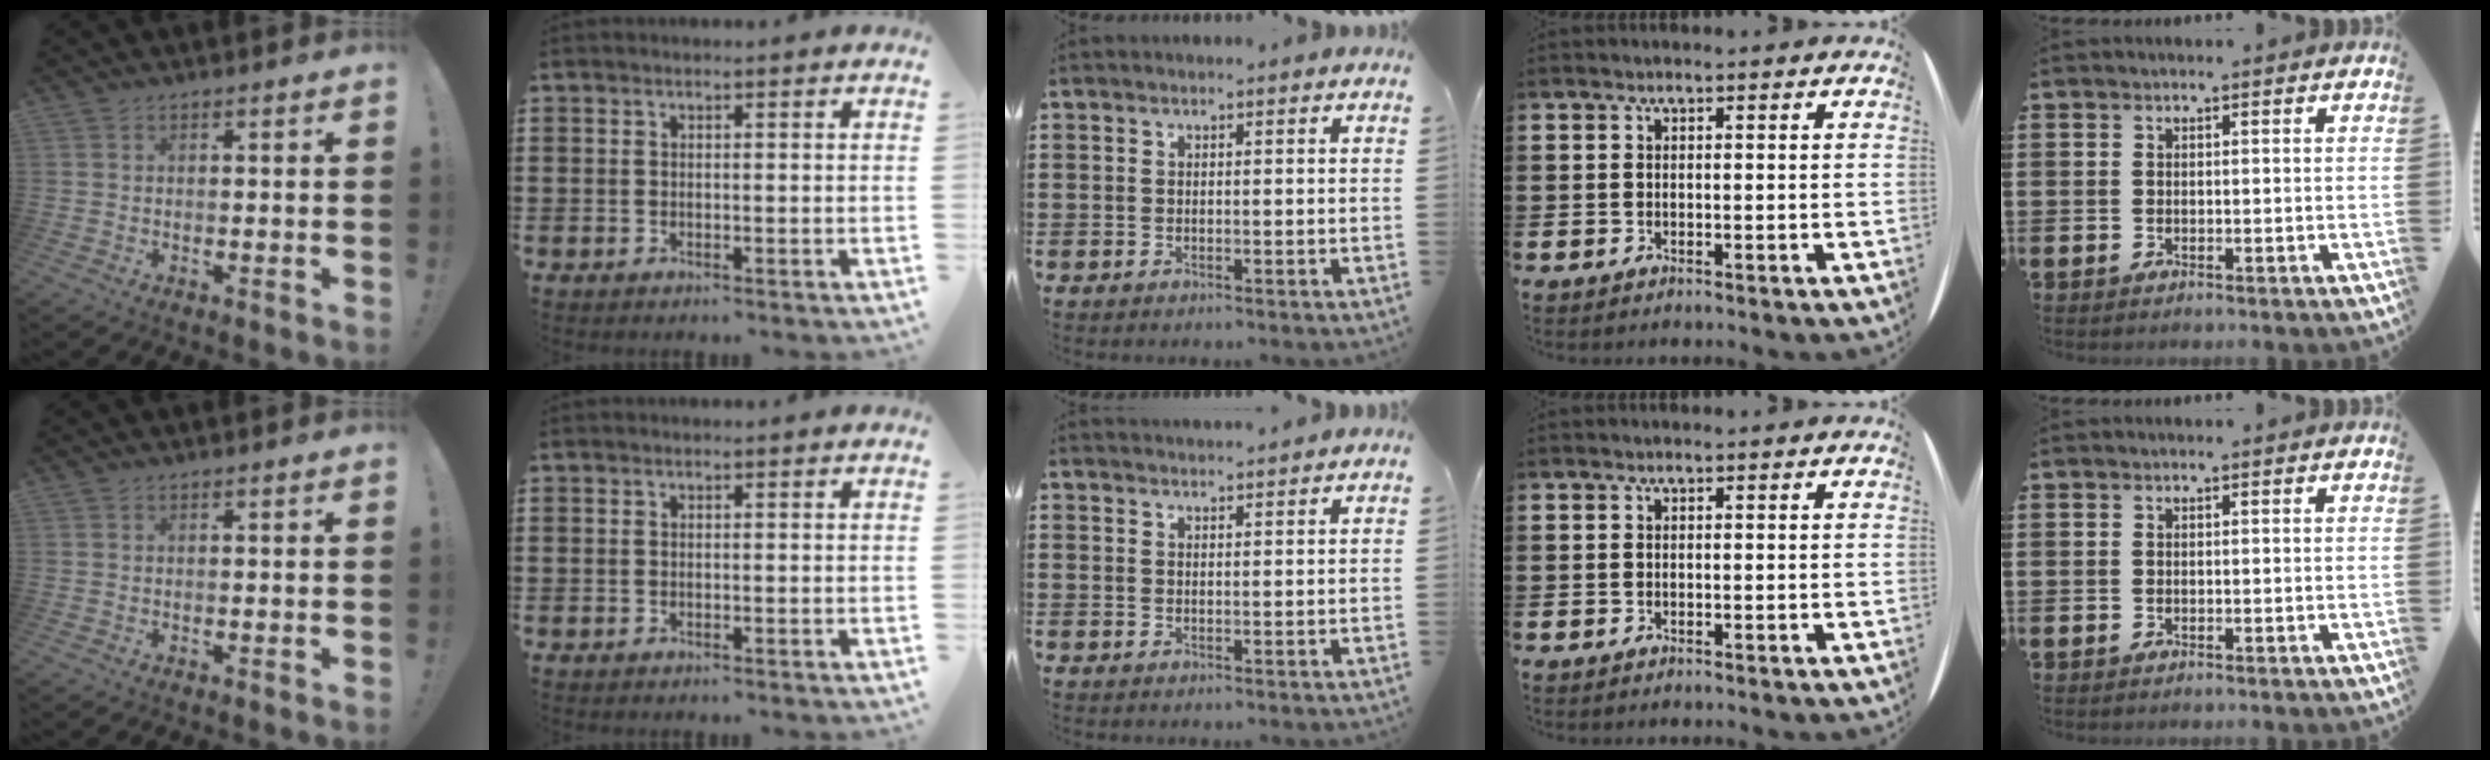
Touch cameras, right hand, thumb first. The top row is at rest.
{"middle": {"total": 1.7, "force": [1.7, -0.1, -0.1], "torque": [-0.002, 0.000, 0.033]}}